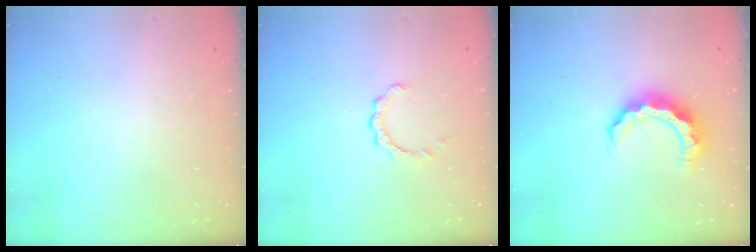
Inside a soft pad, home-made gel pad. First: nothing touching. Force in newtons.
{"total": 2.9, "press": 2.9, "slide": 0.3}
{"total": 9.0, "press": 9.0, "slide": 0.2}